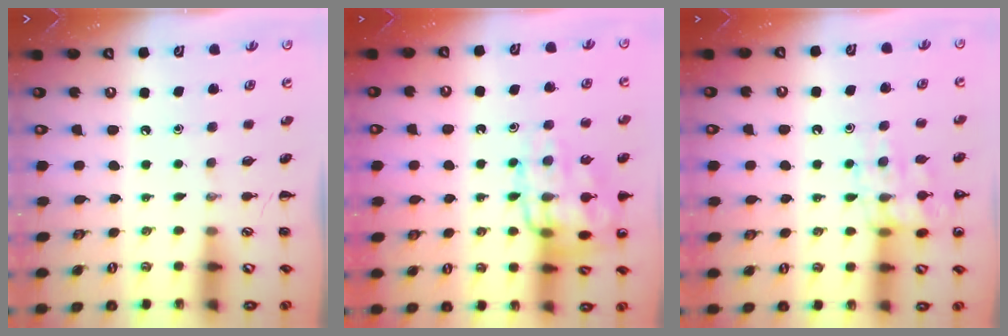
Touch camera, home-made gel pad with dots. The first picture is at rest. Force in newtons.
{"total": 16.0, "press": 16.0, "slide": 1.1}
{"total": 14.5, "press": 14.4, "slide": 1.9}